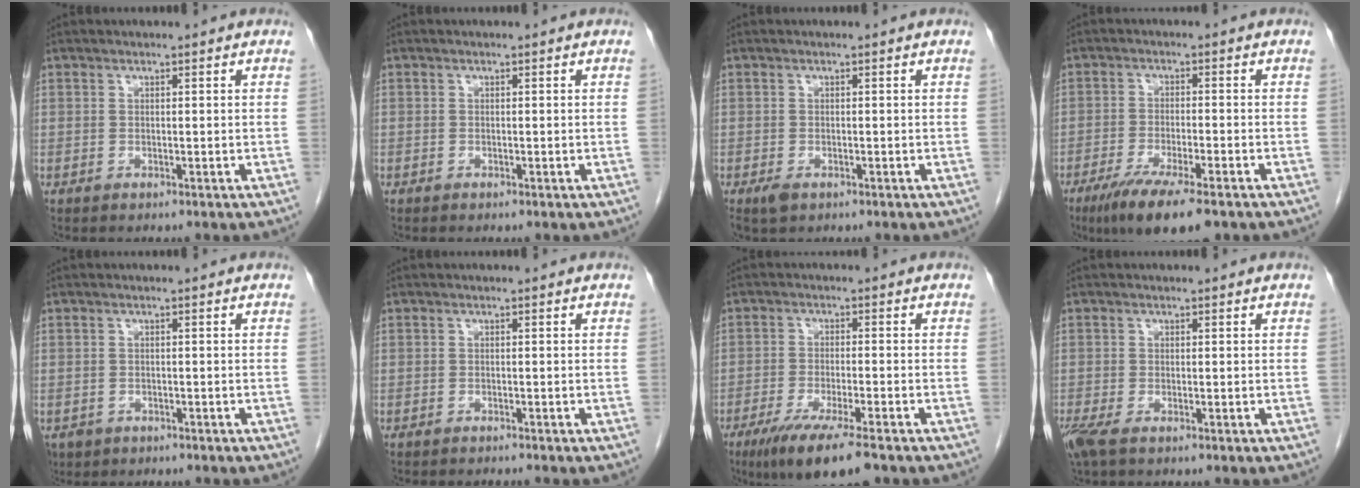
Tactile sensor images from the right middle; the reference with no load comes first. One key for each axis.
{"total": 0.0}
{"total": 1.6, "fx": -0.9, "fy": 0.9, "fz": 1.0, "tx": -0.022, "ty": -0.001, "tz": -0.009}
{"total": 10.2, "fx": -6.9, "fy": 1.5, "fz": 7.3, "tx": -0.122, "ty": -0.023, "tz": -0.108}
{"total": 3.2, "fx": -2.0, "fy": 2.4, "fz": 0.6, "tx": -0.013, "ty": 0.000, "tz": -0.031}
{"total": 1.2, "fx": -1.2, "fy": -0.3, "fz": 0.2, "tx": -0.003, "ty": -0.003, "tz": -0.019}
{"total": 9.8, "fx": -6.7, "fy": 0.9, "fz": 7.1, "tx": -0.121, "ty": -0.025, "tz": -0.106}
{"total": 2.8, "fx": -1.7, "fy": 0.8, "fz": 2.0, "tx": -0.051, "ty": -0.011, "tz": -0.033}